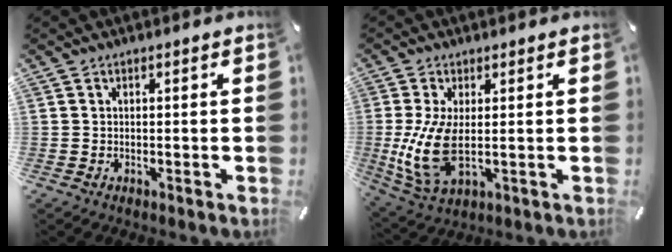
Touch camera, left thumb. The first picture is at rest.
{"total": 10.7, "force": [0.2, 4.7, 9.6], "torque": [-0.225, -0.030, 0.009]}